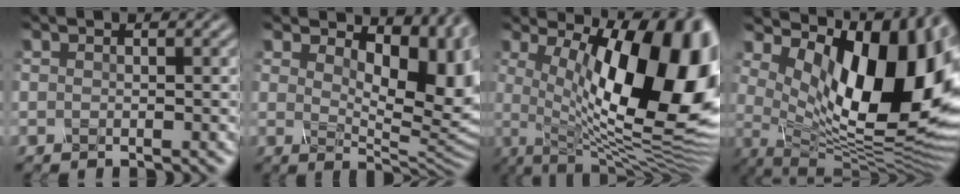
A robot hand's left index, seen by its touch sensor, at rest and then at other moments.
{"total": 9.8, "force": [3.8, 4.8, 7.6], "torque": [-0.119, -0.008, 0.061]}
{"total": 15.9, "force": [2.3, 5.9, 14.5], "torque": [-0.187, -0.002, 0.034]}
{"total": 15.4, "force": [3.9, 7.2, 13.0], "torque": [-0.191, -0.008, 0.070]}